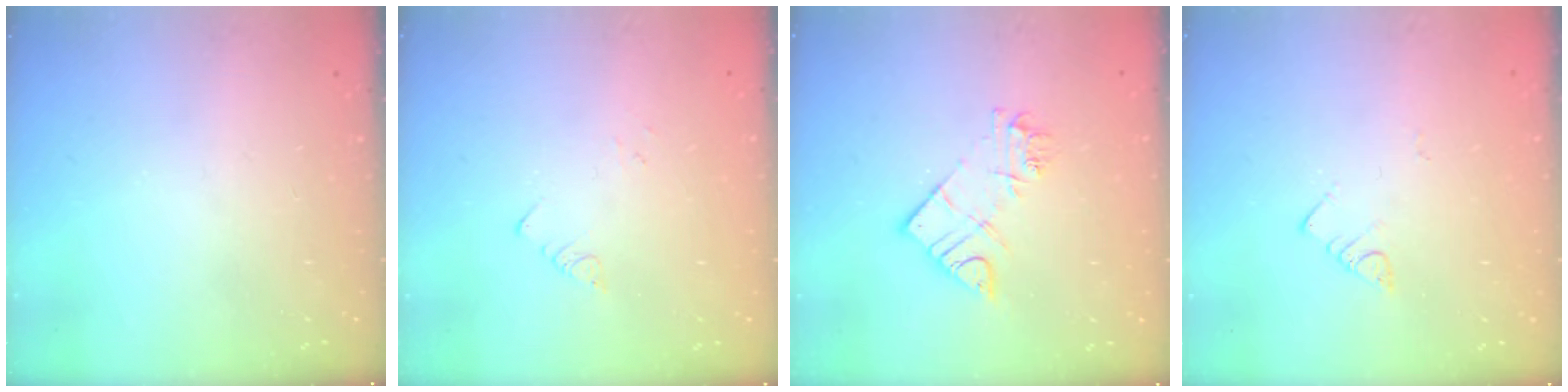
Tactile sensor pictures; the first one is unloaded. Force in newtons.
{"total": 1.3, "press": 1.2, "slide": 0.1}
{"total": 10.0, "press": 9.9, "slide": 0.9}
{"total": 2.7, "press": 2.6, "slide": 0.5}